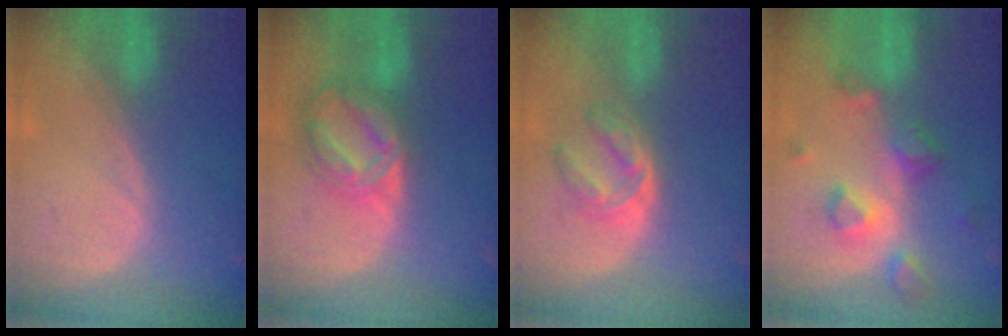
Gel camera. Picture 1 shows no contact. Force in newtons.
{"total": 8.0, "press": 8.0, "slide": 0.6}
{"total": 6.2, "press": 5.0, "slide": 3.5}
{"total": 7.8, "press": 7.0, "slide": 3.6}